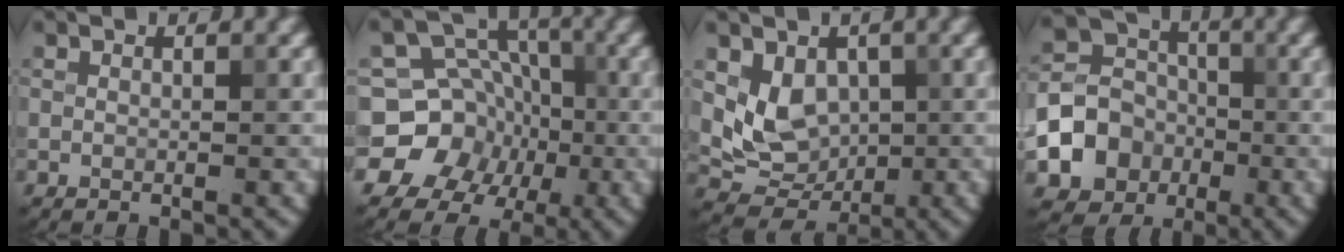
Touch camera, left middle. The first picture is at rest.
{"total": 10.5, "force": [-2.8, 9.7, 3.0], "torque": [-0.055, 0.009, -0.070]}
{"total": 4.6, "force": [0.6, 3.6, 2.7], "torque": [-0.046, -0.012, 0.021]}
{"total": 5.9, "force": [-2.1, 5.1, 2.2], "torque": [-0.037, 0.002, -0.046]}